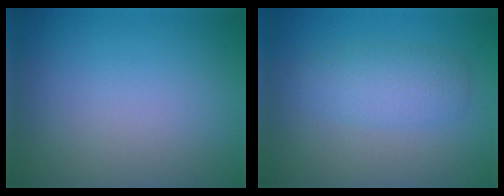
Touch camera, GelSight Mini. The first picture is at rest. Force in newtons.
{"total": 2.9, "press": 2.9, "slide": 0.1}